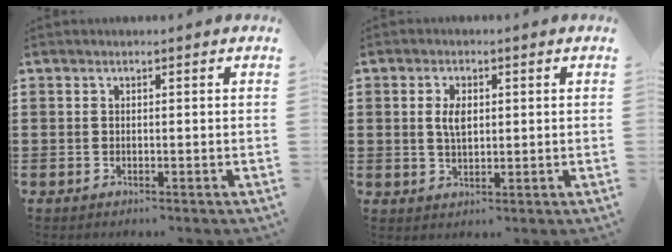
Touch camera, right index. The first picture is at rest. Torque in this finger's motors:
{"motor_torque": [0.48, 0.02, 0.26, 0.09]}